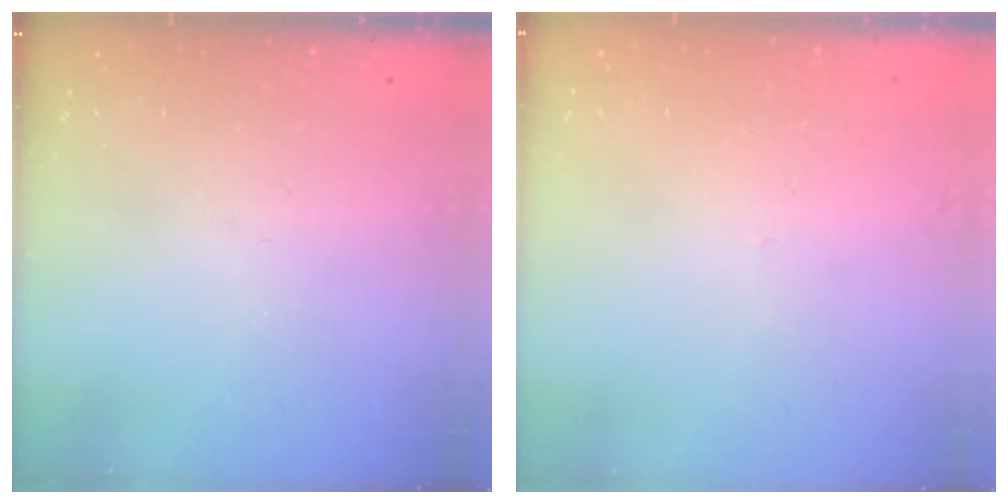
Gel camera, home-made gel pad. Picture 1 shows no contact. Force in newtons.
{"total": 2.7, "press": 2.7, "slide": 0.3}